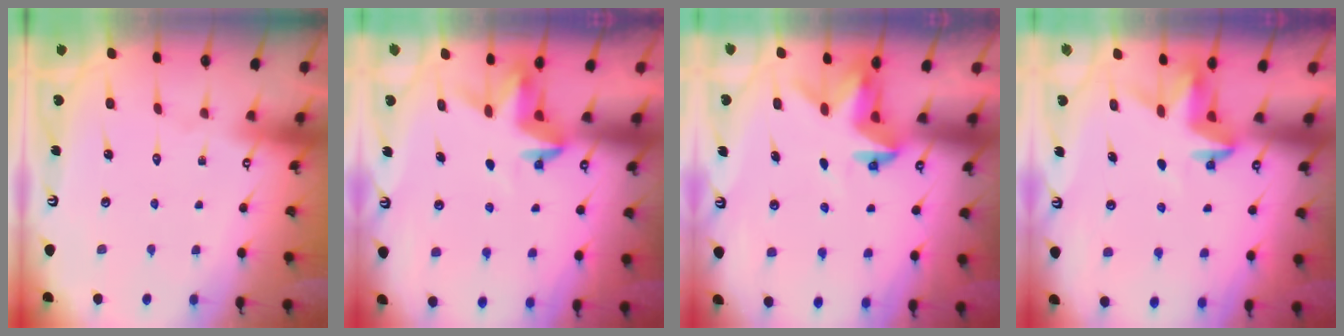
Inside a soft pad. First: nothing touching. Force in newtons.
{"total": 4.0, "press": 4.0, "slide": 0.3}
{"total": 3.2, "press": 3.2, "slide": 0.1}
{"total": 3.8, "press": 3.8, "slide": 0.3}